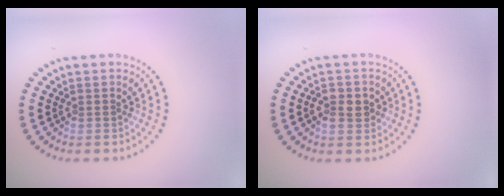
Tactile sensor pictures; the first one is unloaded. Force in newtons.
{"total": 2.4, "press": 2.4, "slide": 0.4}